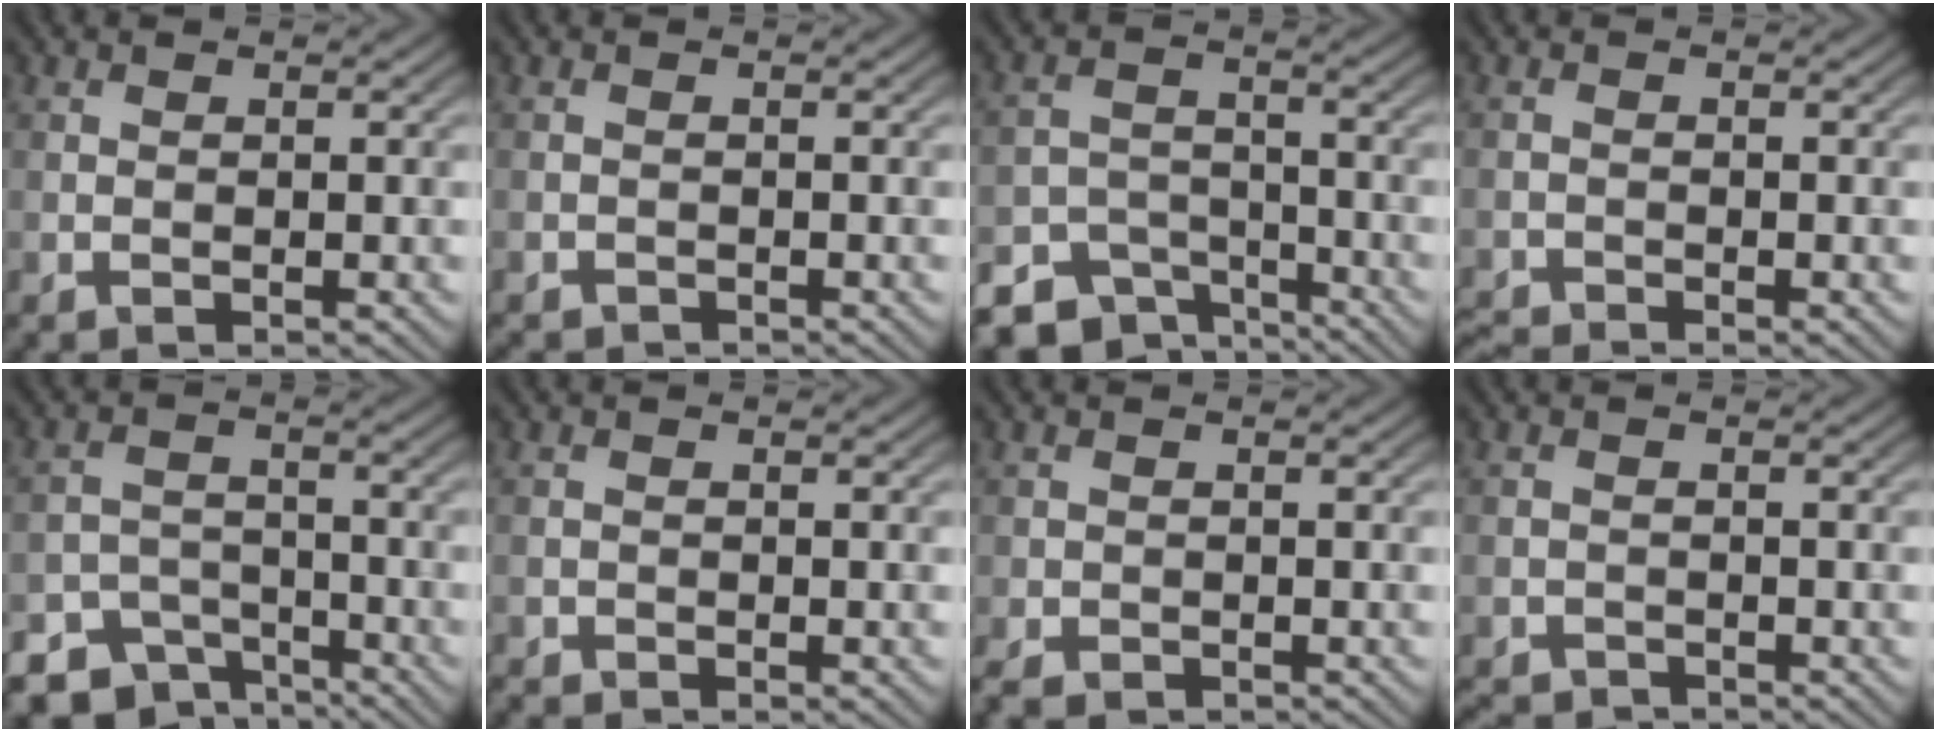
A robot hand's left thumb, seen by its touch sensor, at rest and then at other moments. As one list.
[{"total": 1.3, "force": [-1.2, 0.2, 0.1], "torque": [0.000, -0.003, -0.024]}, {"total": 7.4, "force": [-5.9, 3.8, 2.3], "torque": [-0.040, -0.013, -0.098]}, {"total": 2.3, "force": [-2.3, 0.1, 0.7], "torque": [-0.017, -0.007, -0.049]}, {"total": 6.9, "force": [-5.4, 3.8, 1.8], "torque": [-0.024, -0.010, -0.086]}, {"total": 1.0, "force": [-1.0, 0.1, 0.1], "torque": [0.000, -0.003, -0.021]}, {"total": 2.4, "force": [-1.9, 1.1, 1.0], "torque": [-0.023, -0.008, -0.038]}, {"total": 2.5, "force": [-2.4, 0.2, 0.4], "torque": [-0.010, -0.008, -0.048]}]